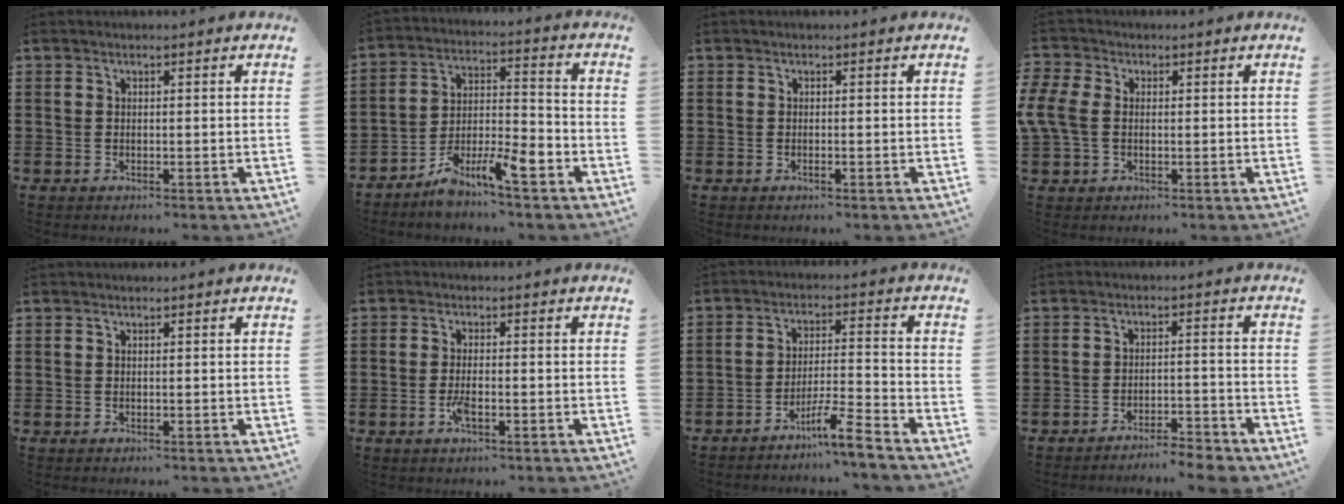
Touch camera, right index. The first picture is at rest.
{"total": 8.6, "force": [-6.2, 2.4, 5.5], "torque": [-0.105, 0.001, -0.118]}
{"total": 0.5, "force": [-0.3, -0.2, 0.4], "torque": [-0.006, -0.003, -0.006]}
{"total": 4.3, "force": [0.0, 2.9, 3.2], "torque": [-0.102, -0.005, -0.012]}
{"total": 0.0}
{"total": 2.8, "force": [-1.2, 0.6, 2.5], "torque": [-0.051, -0.003, -0.025]}
{"total": 7.1, "force": [-5.7, 0.0, 4.3], "torque": [-0.076, -0.004, -0.107]}
{"total": 3.7, "force": [-3.7, 0.0, 0.5], "torque": [-0.012, 0.000, -0.078]}